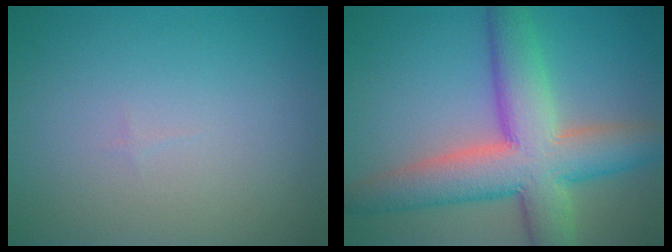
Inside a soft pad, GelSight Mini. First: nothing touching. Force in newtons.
{"total": 9.9, "press": 9.9, "slide": 0.5}